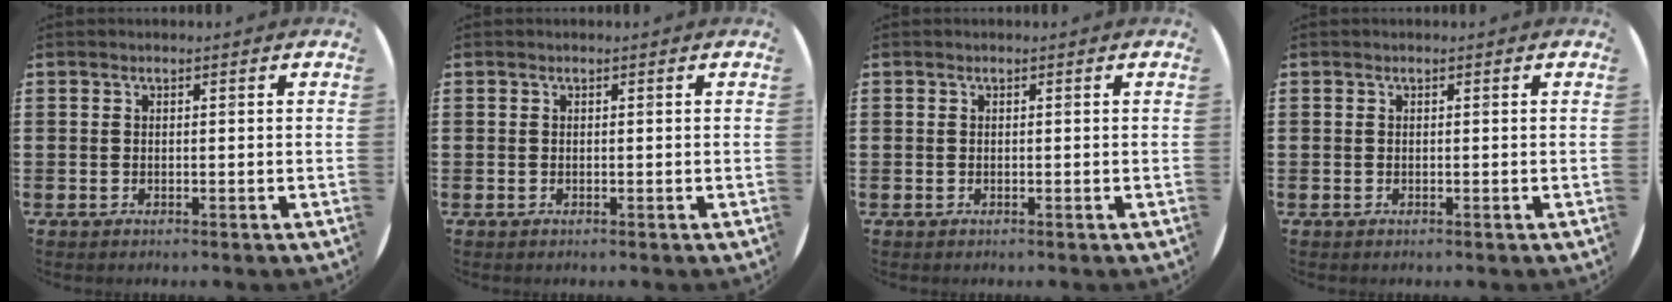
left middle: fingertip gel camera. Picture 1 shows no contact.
{"total": 0.0}
{"total": 0.0}
{"total": 0.0}